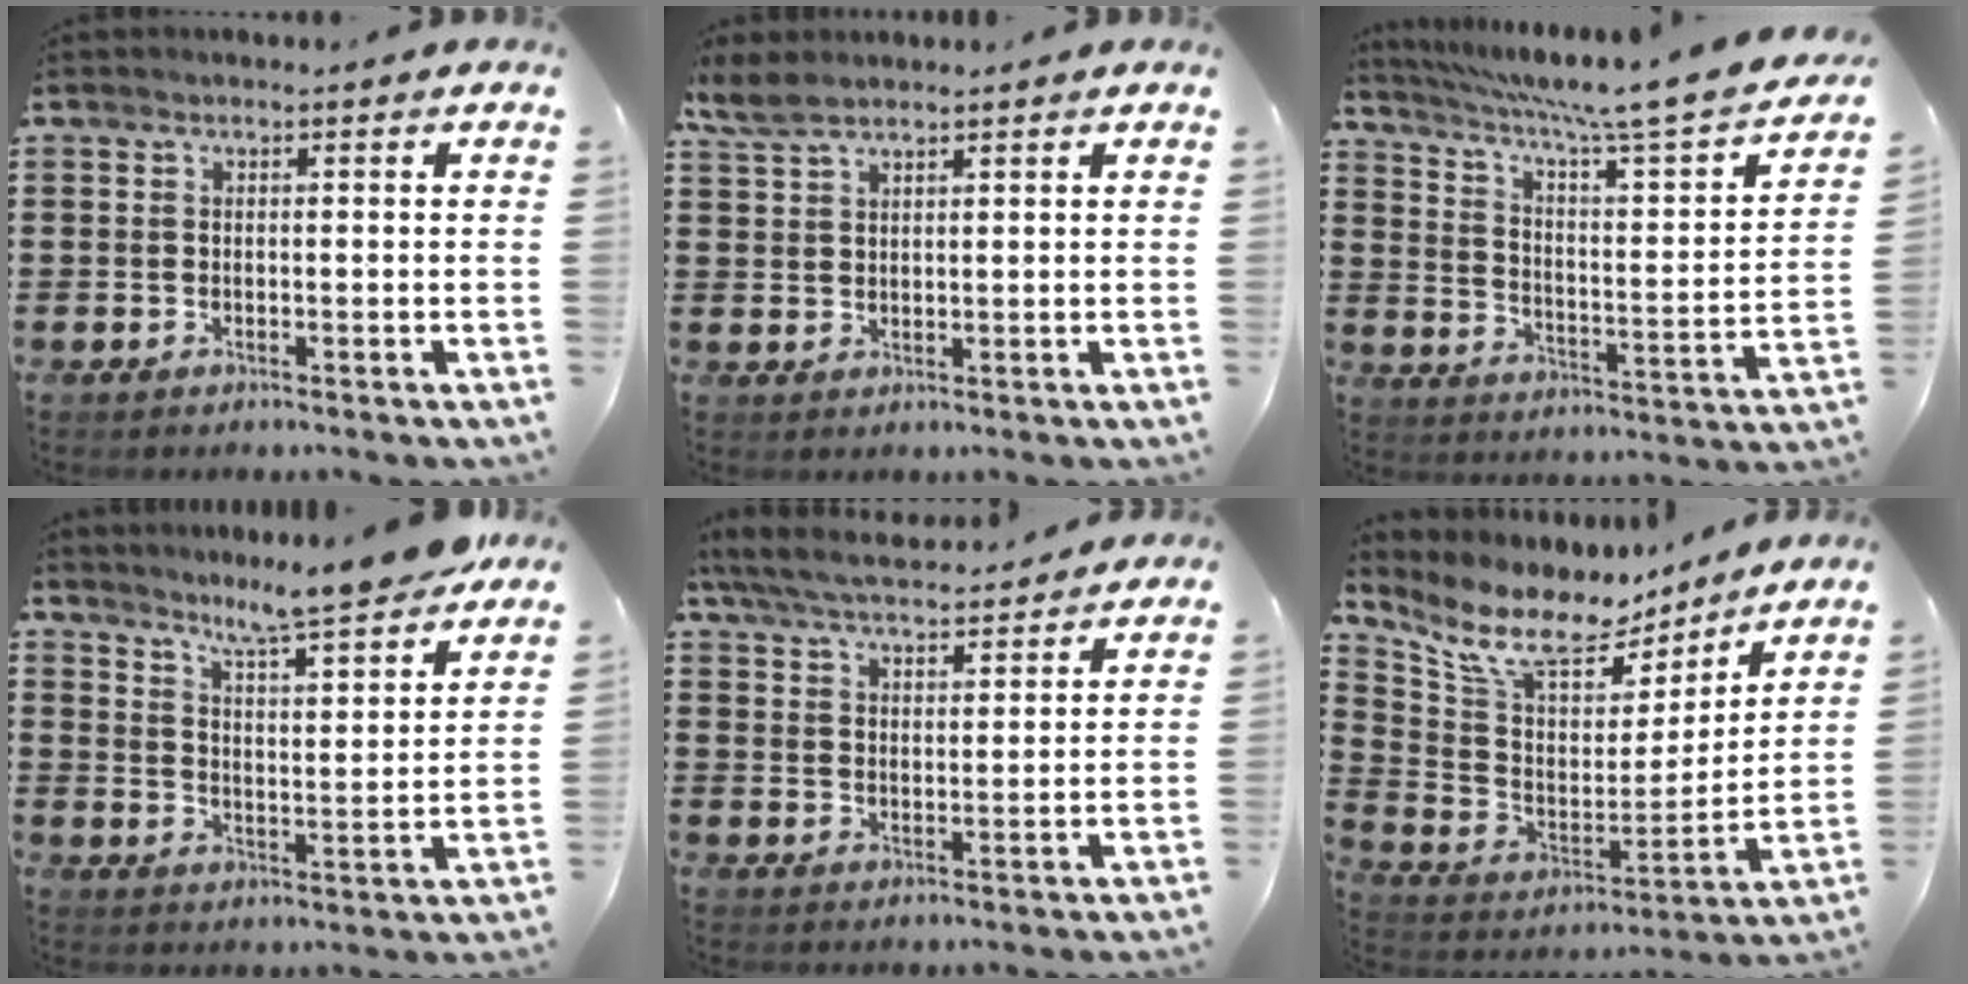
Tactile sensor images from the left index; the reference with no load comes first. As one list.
[{"total": 3.7, "force": [3.0, 1.0, 1.7], "torque": [-0.043, 0.001, 0.057]}, {"total": 6.6, "force": [5.5, -0.6, 3.7], "torque": [-0.096, -0.050, 0.082]}, {"total": 7.0, "force": [6.6, -1.0, 2.1], "torque": [-0.058, -0.048, 0.109]}, {"total": 5.7, "force": [5.4, 0.8, 1.7], "torque": [-0.055, -0.022, 0.096]}, {"total": 10.1, "force": [7.7, 4.2, 4.9], "torque": [-0.127, -0.049, 0.134]}]